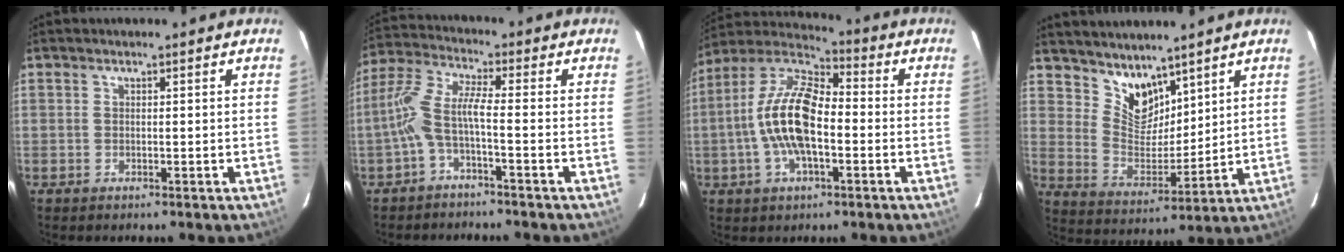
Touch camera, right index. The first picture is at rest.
{"total": 6.5, "force": [-2.4, 0.5, 6.0], "torque": [-0.147, 0.014, -0.048]}
{"total": 14.6, "force": [-2.4, 6.2, 13.0], "torque": [-0.260, 0.012, -0.052]}
{"total": 9.1, "force": [7.2, 4.6, 3.2], "torque": [-0.055, 0.000, 0.146]}